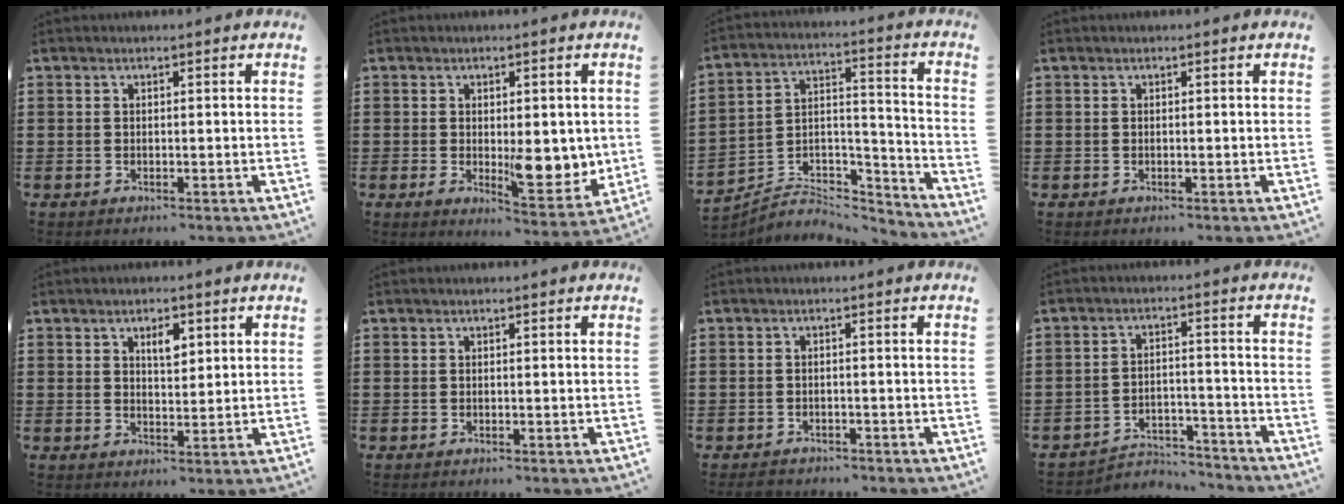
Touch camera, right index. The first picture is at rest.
{"total": 7.5, "force": [-0.3, 3.6, 6.6], "torque": [-0.082, -0.005, -0.002]}
{"total": 5.3, "force": [-4.7, 2.2, 1.2], "torque": [-0.026, 0.001, -0.093]}
{"total": 0.0}
{"total": 3.2, "force": [1.7, 1.4, 2.3], "torque": [-0.033, 0.000, 0.025]}
{"total": 0.0}
{"total": 1.7, "force": [-1.7, 0.4, 0.0], "torque": [-0.006, 0.000, -0.037]}
{"total": 4.5, "force": [-4.4, 1.1, 0.4], "torque": [-0.010, 0.009, -0.089]}